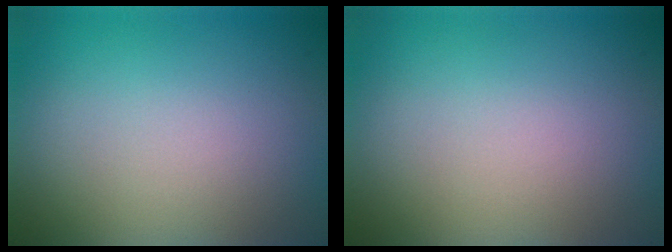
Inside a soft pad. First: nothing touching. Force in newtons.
{"total": 0.0}